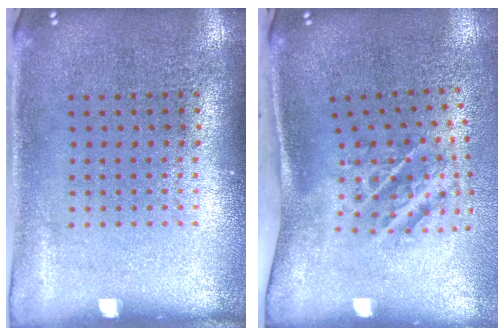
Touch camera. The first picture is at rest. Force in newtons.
{"total": 2.0, "press": 1.2, "slide": 1.6}